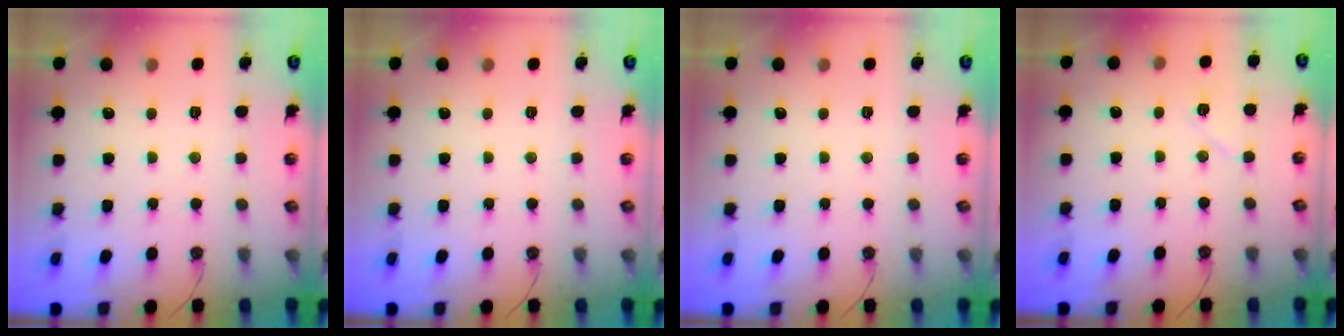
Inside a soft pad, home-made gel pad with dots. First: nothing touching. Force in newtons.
{"total": 0.0}
{"total": 0.0}
{"total": 7.0, "press": 7.0, "slide": 0.6}